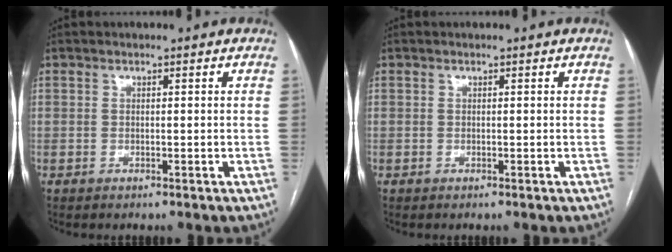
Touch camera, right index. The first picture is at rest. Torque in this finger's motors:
{"motor_torque": [0.00, 0.00, 0.00, 0.00]}